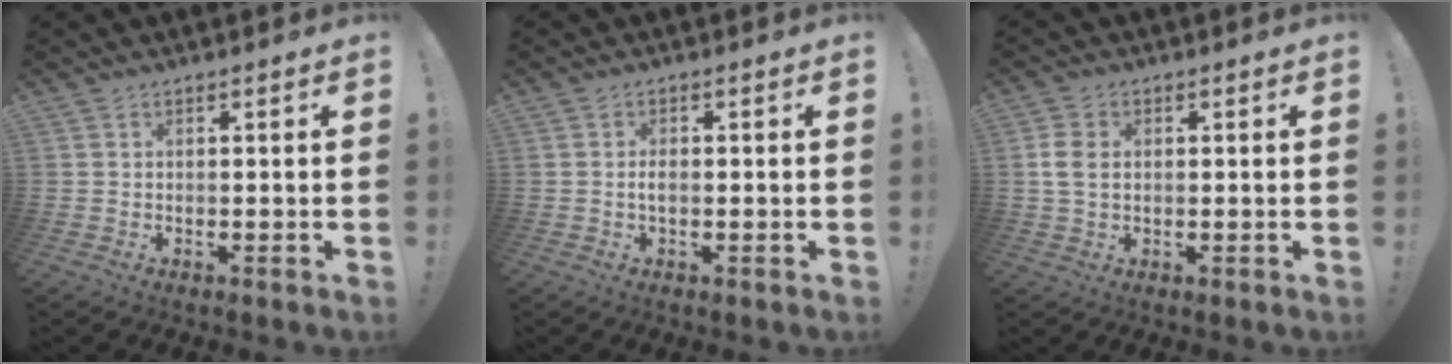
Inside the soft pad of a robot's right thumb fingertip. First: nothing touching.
{"total": 1.9, "force": [-0.5, 0.8, 1.7], "torque": [-0.038, 0.000, -0.011]}
{"total": 5.5, "force": [0.5, 3.8, 4.0], "torque": [-0.078, 0.005, 0.010]}